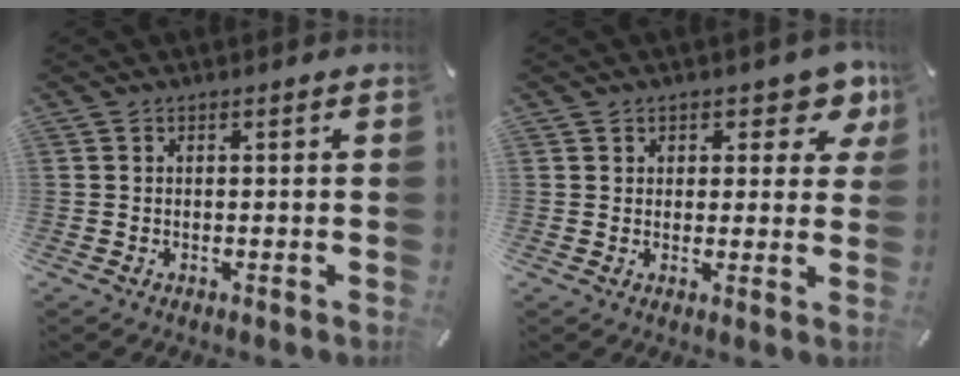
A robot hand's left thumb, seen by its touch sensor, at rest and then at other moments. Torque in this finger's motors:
{"motor_torque": [0.07, -0.40, 0.14, 0.20, -0.01]}